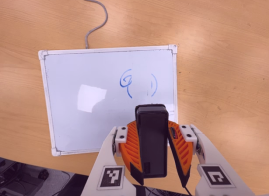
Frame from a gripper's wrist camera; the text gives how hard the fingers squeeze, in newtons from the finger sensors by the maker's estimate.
{"total": 8.4, "left": 8.2, "right": 8.7}